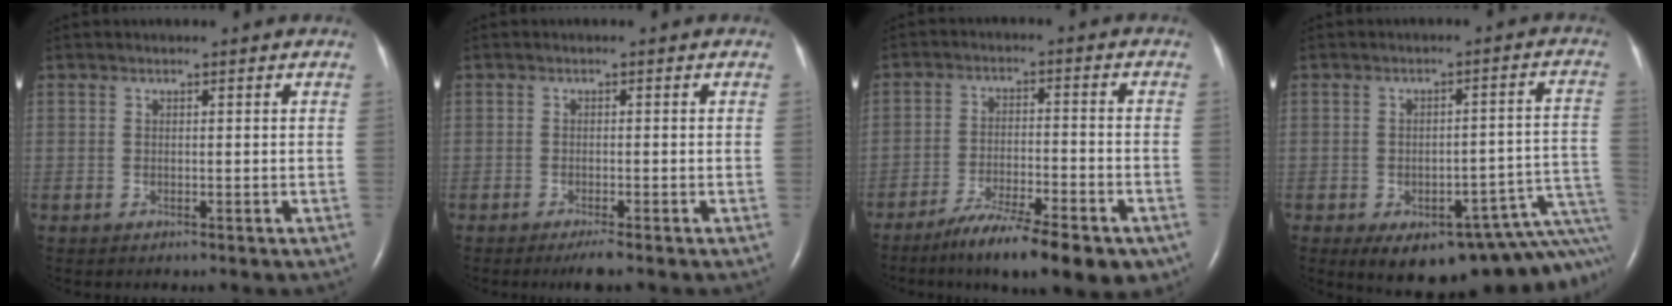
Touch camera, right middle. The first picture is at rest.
{"total": 2.1, "force": [-1.6, -0.1, 1.5], "torque": [-0.028, -0.006, -0.028]}
{"total": 14.4, "force": [-10.3, 2.8, 9.7], "torque": [-0.127, -0.018, -0.161]}
{"total": 17.5, "force": [-10.3, 6.1, 12.8], "torque": [-0.072, 0.045, -0.113]}